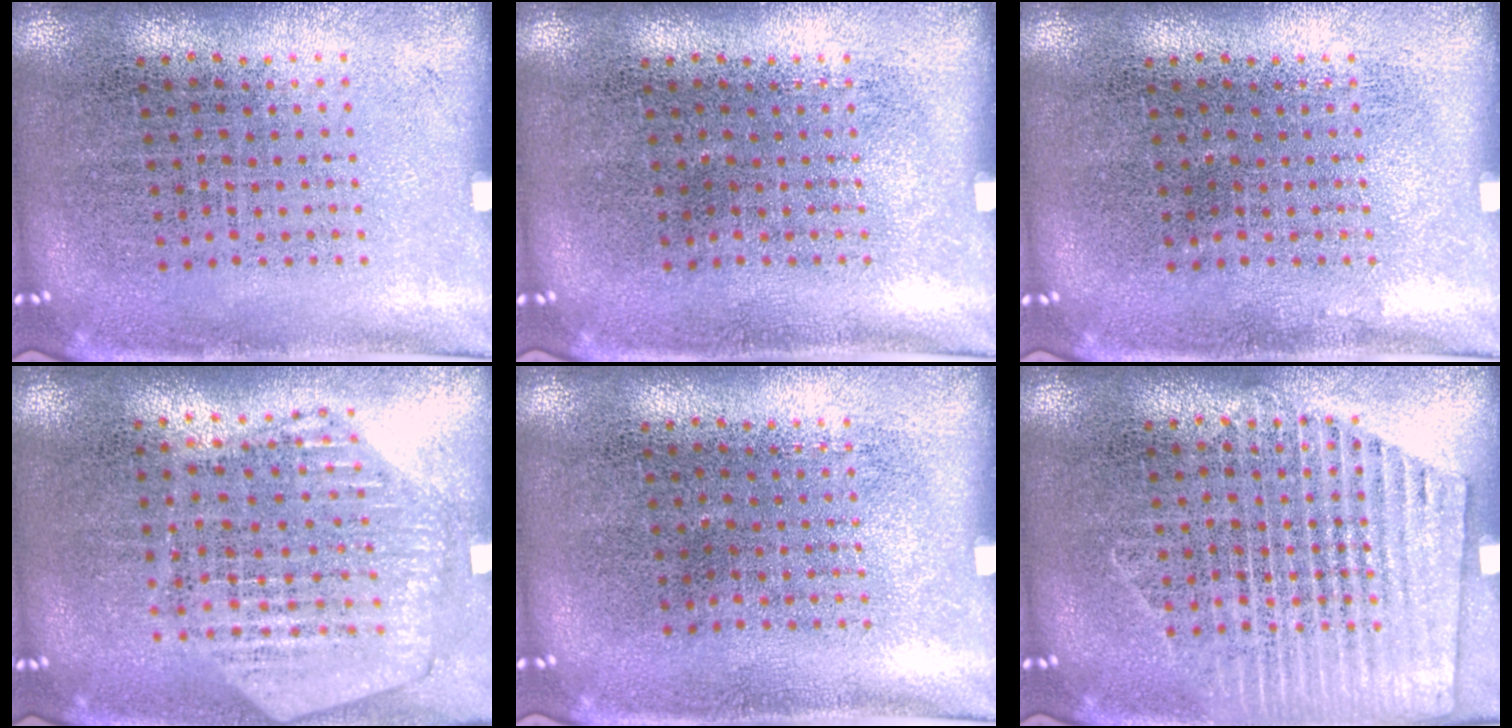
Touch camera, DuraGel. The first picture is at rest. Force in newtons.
{"total": 0.0}
{"total": 0.0}
{"total": 1.2, "press": 1.2, "slide": 0.2}
{"total": 0.0}
{"total": 2.3, "press": 2.3, "slide": 0.4}